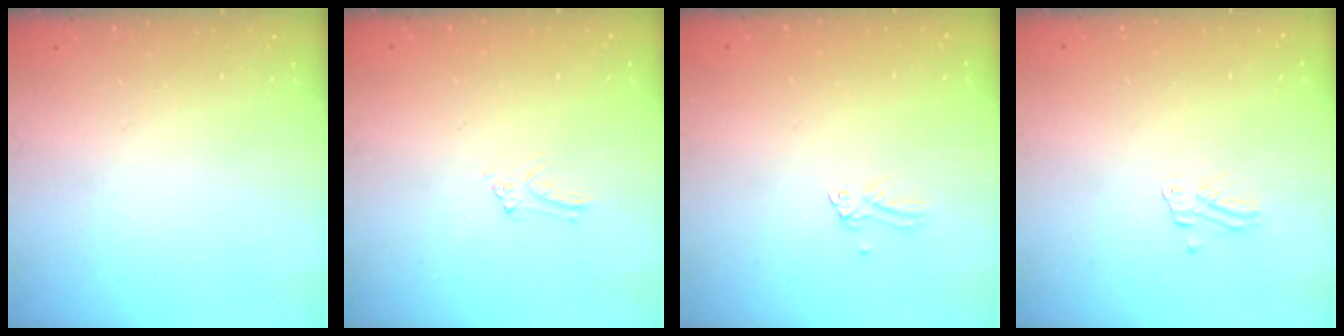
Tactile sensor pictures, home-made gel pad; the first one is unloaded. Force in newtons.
{"total": 5.9, "press": 5.9, "slide": 0.6}
{"total": 0.0}
{"total": 1.8, "press": 1.8, "slide": 0.1}